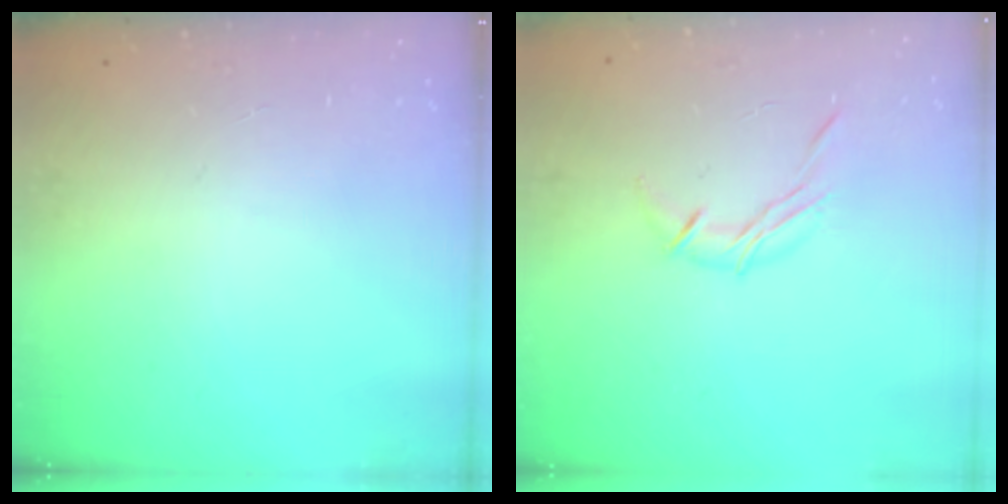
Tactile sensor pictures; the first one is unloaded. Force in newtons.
{"total": 6.8, "press": 6.7, "slide": 1.0}